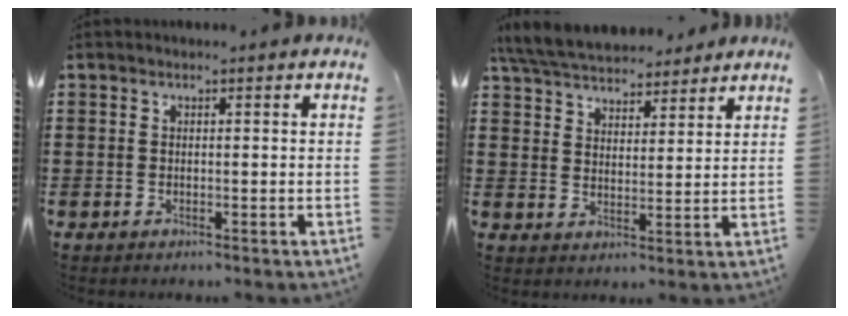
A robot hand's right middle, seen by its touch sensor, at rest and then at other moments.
{"total": 6.7, "force": [6.5, 1.4, 1.2], "torque": [-0.051, -0.021, 0.120]}